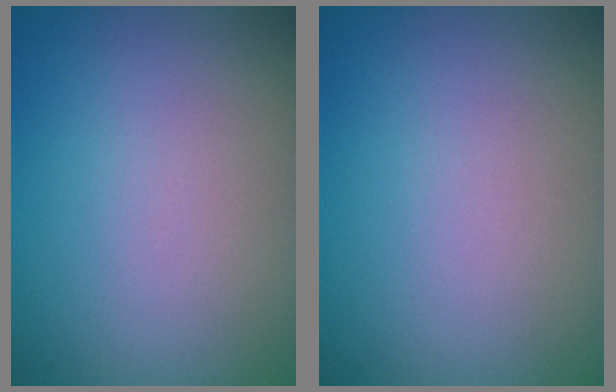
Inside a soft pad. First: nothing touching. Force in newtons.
{"total": 0.0}